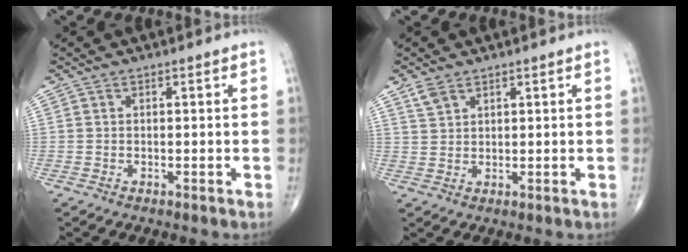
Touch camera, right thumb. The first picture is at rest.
{"total": 2.8, "force": [2.0, 1.5, 1.2], "torque": [-0.022, -0.001, 0.046]}